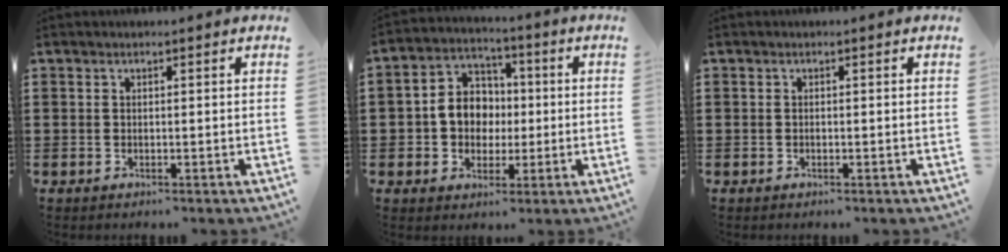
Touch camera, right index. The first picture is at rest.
{"total": 6.9, "force": [-0.4, 6.2, 3.0], "torque": [-0.067, 0.019, -0.008]}
{"total": 0.0}